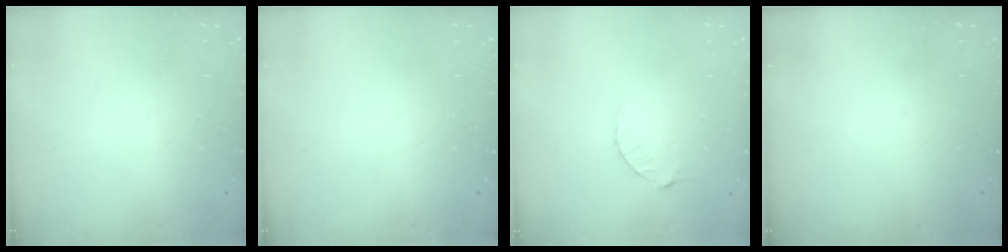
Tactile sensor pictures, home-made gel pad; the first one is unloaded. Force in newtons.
{"total": 0.0}
{"total": 2.9, "press": 2.9, "slide": 0.4}
{"total": 0.0}